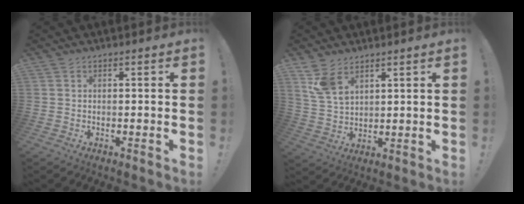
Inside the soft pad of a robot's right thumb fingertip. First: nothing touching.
{"total": 7.4, "force": [5.0, 3.6, 4.0], "torque": [-0.073, -0.023, 0.098]}